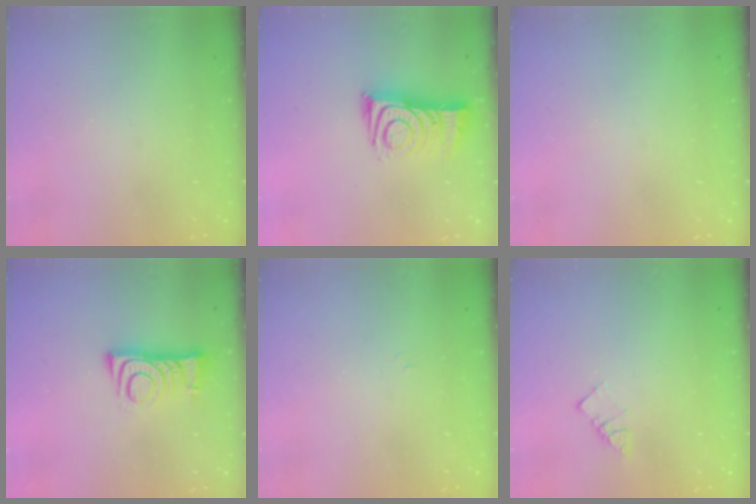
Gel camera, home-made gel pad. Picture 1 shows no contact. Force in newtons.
{"total": 11.8, "press": 11.8, "slide": 1.1}
{"total": 0.0}
{"total": 7.6, "press": 7.6, "slide": 0.7}
{"total": 3.7, "press": 3.7, "slide": 0.5}
{"total": 3.6, "press": 3.5, "slide": 0.4}